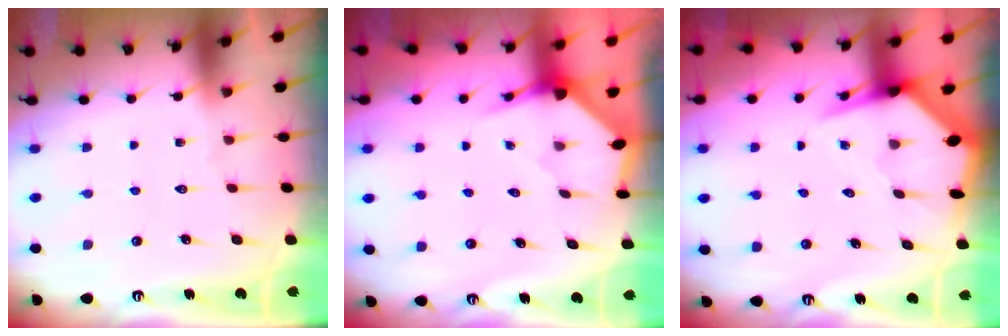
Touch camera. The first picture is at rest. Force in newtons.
{"total": 3.3, "press": 3.3, "slide": 0.1}
{"total": 4.9, "press": 4.8, "slide": 0.6}